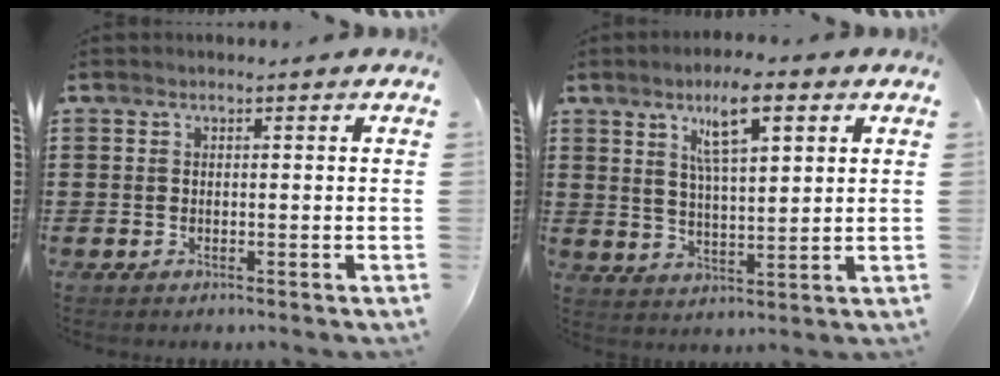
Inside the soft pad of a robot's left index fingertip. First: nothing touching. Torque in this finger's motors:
{"motor_torque": [0.42, -0.28, 0.36, 0.16]}